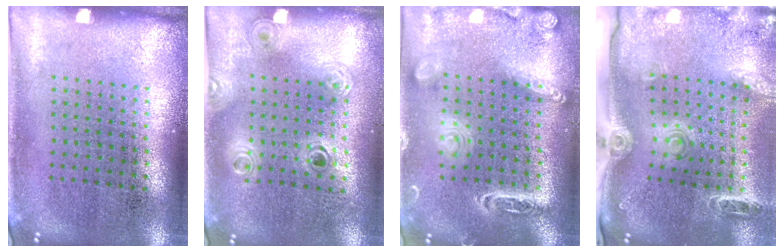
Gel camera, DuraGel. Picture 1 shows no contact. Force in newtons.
{"total": 1.2, "press": 1.1, "slide": 0.5}
{"total": 2.0, "press": 1.9, "slide": 0.1}
{"total": 2.2, "press": 1.8, "slide": 1.2}